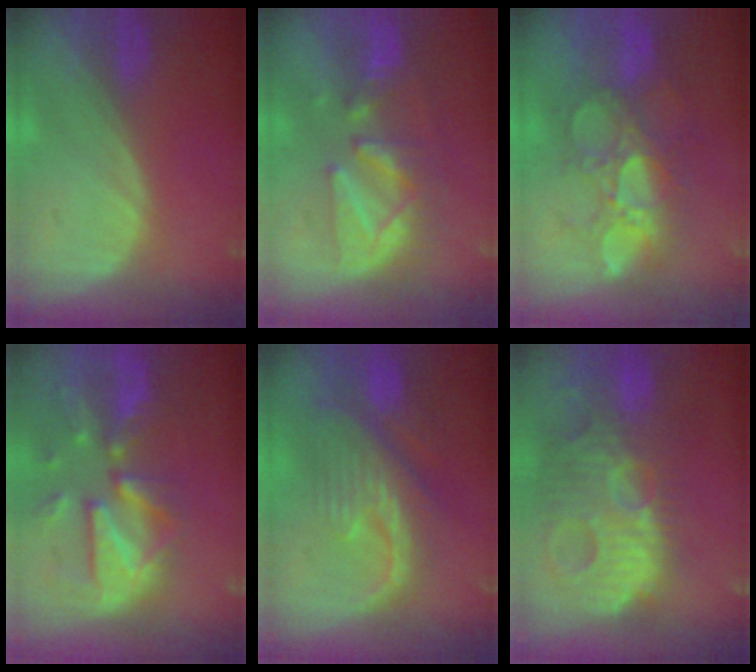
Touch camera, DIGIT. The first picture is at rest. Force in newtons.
{"total": 8.6, "press": 8.5, "slide": 1.5}
{"total": 10.5, "press": 9.3, "slide": 4.8}
{"total": 12.1, "press": 10.4, "slide": 6.1}
{"total": 10.1, "press": 9.0, "slide": 4.4}
{"total": 14.7, "press": 12.8, "slide": 7.4}